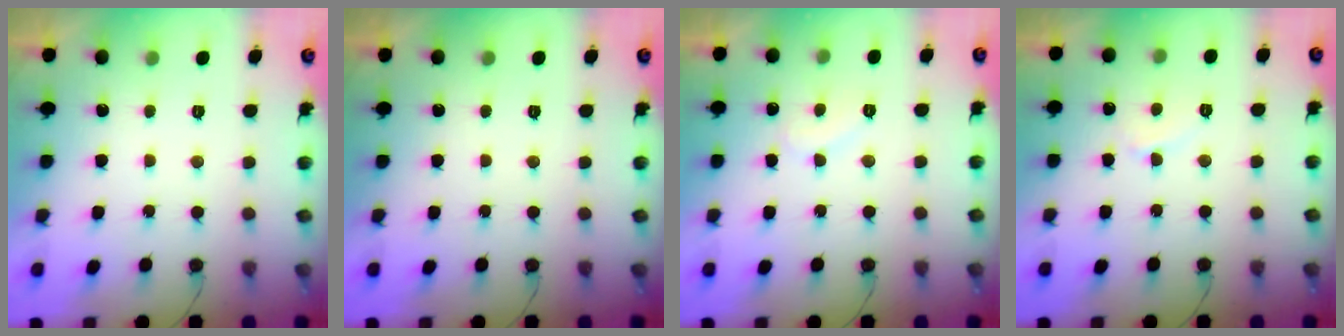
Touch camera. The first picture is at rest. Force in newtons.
{"total": 0.0}
{"total": 6.8, "press": 6.8, "slide": 0.5}
{"total": 3.8, "press": 3.8, "slide": 0.4}